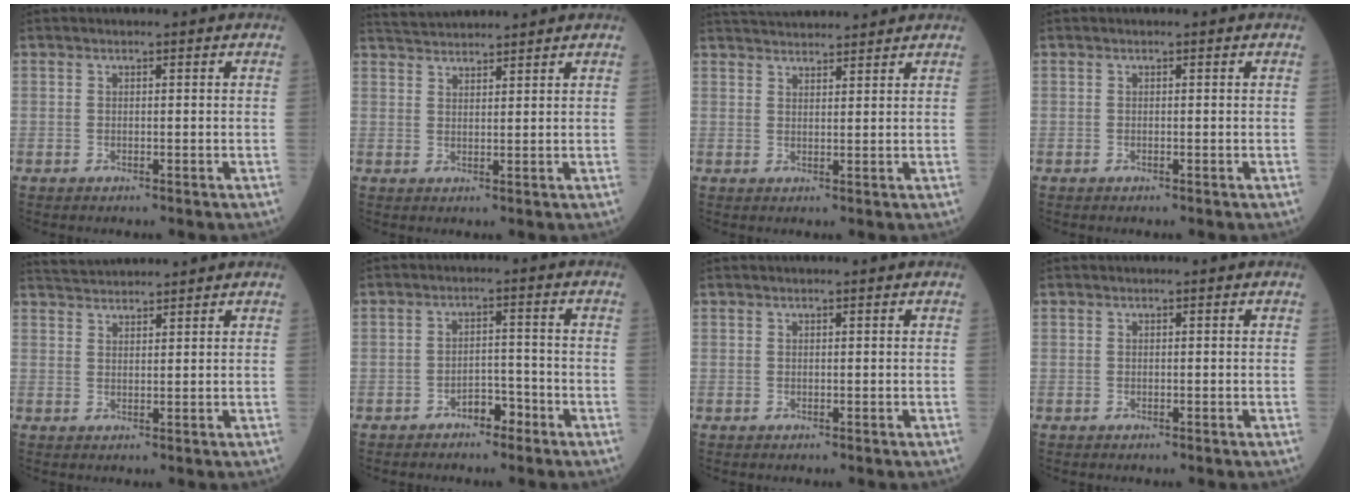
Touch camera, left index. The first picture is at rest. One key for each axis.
{"total": 5.3, "fx": 5.2, "fy": -0.1, "fz": 1.0, "tx": -0.023, "ty": 0.035, "tz": 0.091}
{"total": 8.5, "fx": 8.1, "fy": 0.9, "fz": 2.3, "tx": -0.040, "ty": 0.033, "tz": 0.122}
{"total": 0.0}
{"total": 4.7, "fx": 4.7, "fy": -0.1, "fz": 0.8, "tx": -0.018, "ty": 0.034, "tz": 0.084}
{"total": 3.4, "fx": -2.5, "fy": 1.5, "fz": 1.8, "tx": -0.024, "ty": 0.007, "tz": -0.042}
{"total": 0.0}
{"total": 0.0}